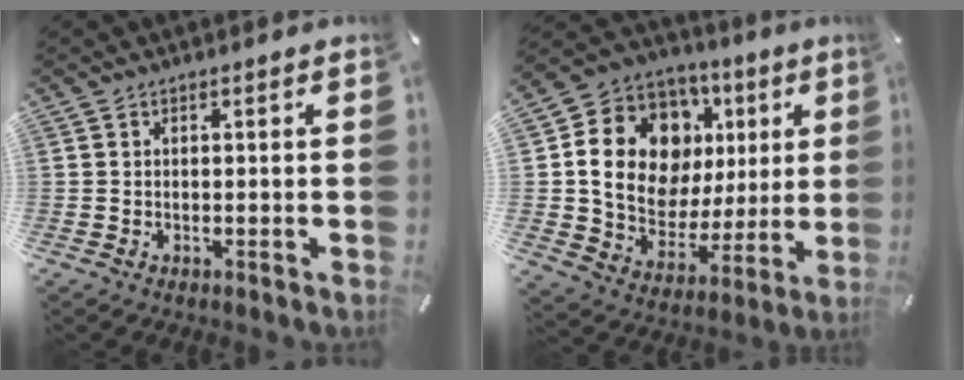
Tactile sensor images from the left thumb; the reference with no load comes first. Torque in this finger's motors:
{"motor_torque": [1.00, 1.35, 1.51, -1.26, 0.27]}